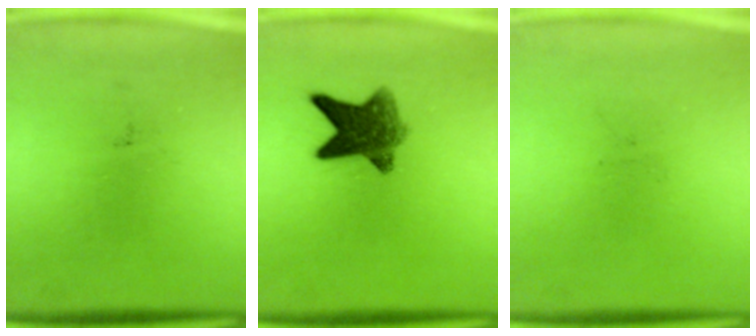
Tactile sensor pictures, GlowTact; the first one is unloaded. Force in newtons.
{"total": 7.9}
{"total": 0.0}